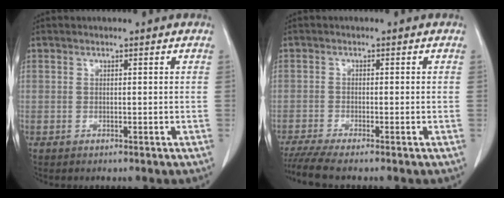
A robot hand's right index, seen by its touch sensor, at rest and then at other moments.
{"total": 5.1, "force": [-4.3, -0.5, 2.7], "torque": [-0.045, -0.016, -0.078]}